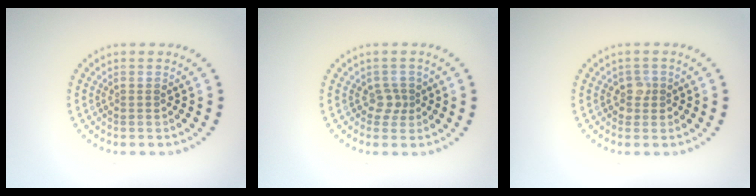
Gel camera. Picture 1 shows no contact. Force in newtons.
{"total": 1.4, "press": 1.1, "slide": 0.9}
{"total": 1.4, "press": 1.2, "slide": 0.7}